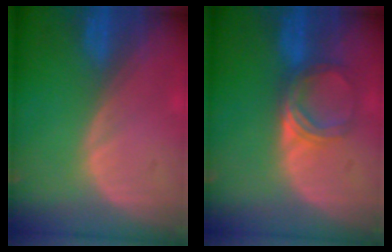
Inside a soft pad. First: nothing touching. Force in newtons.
{"total": 5.1, "press": 4.5, "slide": 2.3}